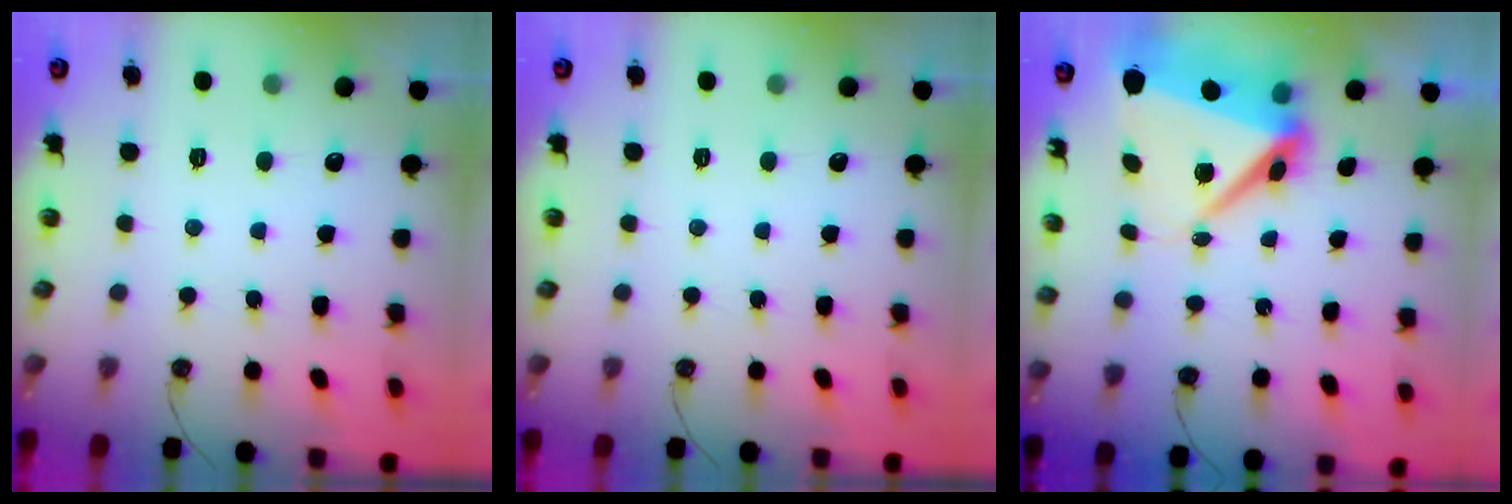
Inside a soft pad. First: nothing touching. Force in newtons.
{"total": 0.0}
{"total": 11.5, "press": 11.3, "slide": 1.8}